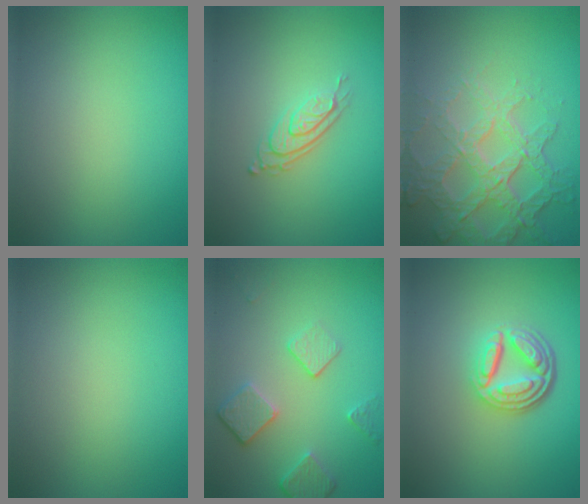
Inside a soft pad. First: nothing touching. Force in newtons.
{"total": 2.9, "press": 1.9, "slide": 2.2}
{"total": 6.8, "press": 5.1, "slide": 4.5}
{"total": 0.0}
{"total": 3.7, "press": 2.9, "slide": 2.3}
{"total": 5.3, "press": 3.7, "slide": 3.8}